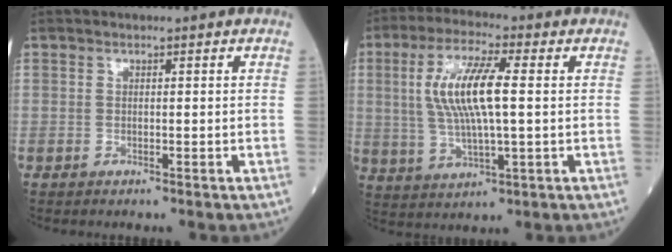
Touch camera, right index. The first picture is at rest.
{"total": 10.7, "force": [1.5, 2.0, 10.4], "torque": [-0.218, 0.007, 0.032]}